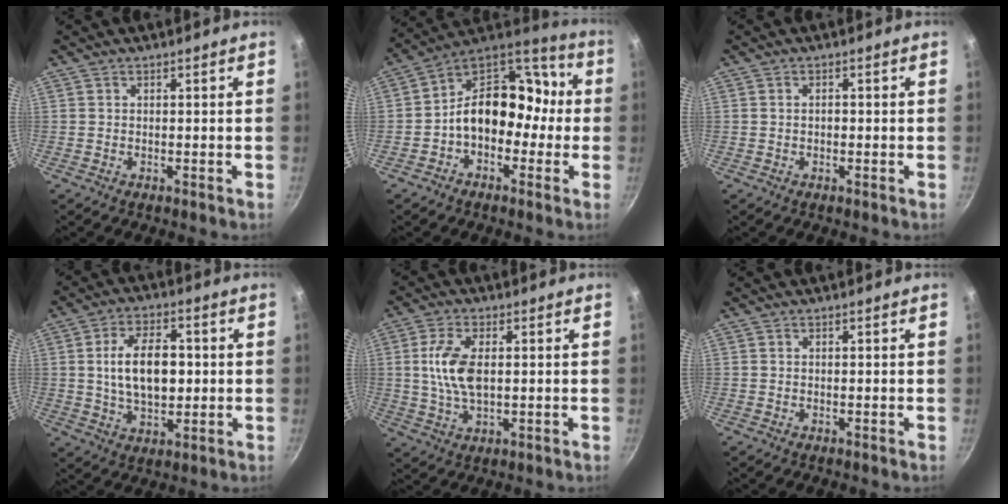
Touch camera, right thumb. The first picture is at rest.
{"total": 16.4, "force": [-2.0, 12.1, 10.8], "torque": [-0.114, 0.071, -0.050]}
{"total": 0.8, "force": [-0.2, 0.5, 0.6], "torque": [-0.008, 0.003, -0.003]}
{"total": 12.3, "force": [0.8, 7.1, 10.0], "torque": [-0.150, 0.007, 0.016]}
{"total": 8.9, "force": [0.9, 4.4, 7.6], "torque": [-0.150, 0.001, 0.018]}
{"total": 0.0}